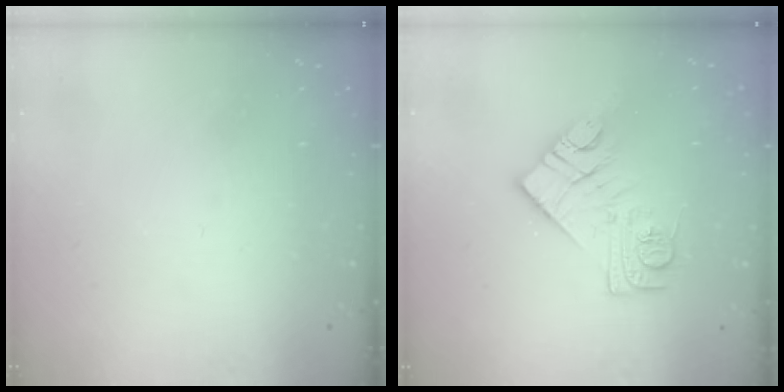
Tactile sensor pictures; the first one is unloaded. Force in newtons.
{"total": 12.6, "press": 12.6, "slide": 0.8}